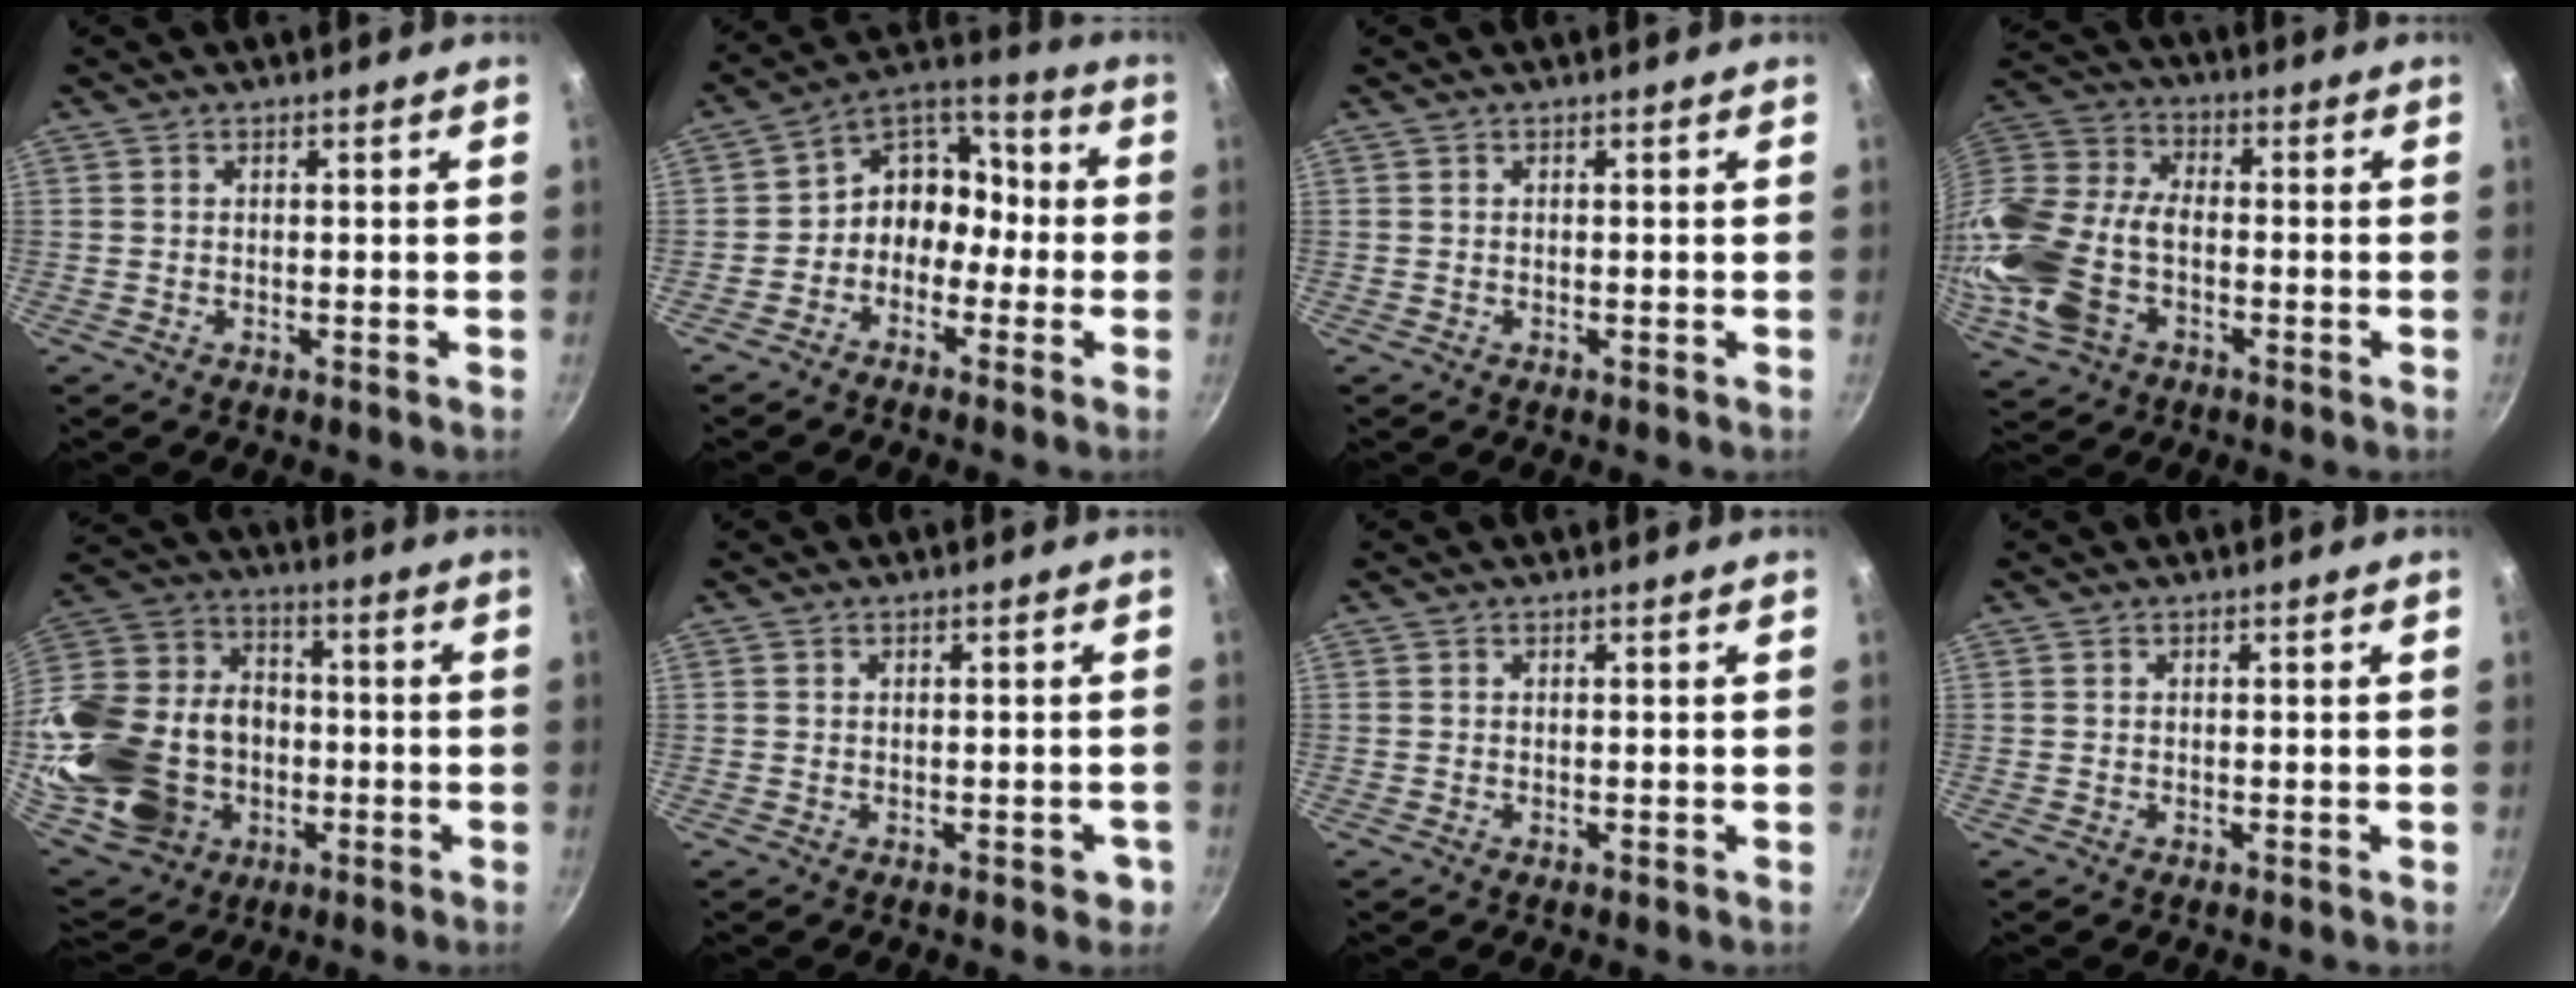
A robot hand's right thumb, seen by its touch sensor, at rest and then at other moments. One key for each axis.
{"total": 10.1, "fx": -2.6, "fy": 8.4, "fz": 5.0, "tx": -0.033, "ty": 0.062, "tz": -0.067}
{"total": 0.0}
{"total": 19.3, "fx": -5.5, "fy": 12.5, "fz": 13.7, "tx": -0.306, "ty": 0.030, "tz": -0.114}
{"total": 29.6, "fx": -4.8, "fy": 23.1, "fz": 17.8, "tx": -0.360, "ty": 0.044, "tz": -0.055}
{"total": 2.1, "fx": -0.7, "fy": 1.3, "fz": 1.6, "tx": 0.000, "ty": 0.013, "tz": -0.005}
{"total": 0.0}
{"total": 0.0}